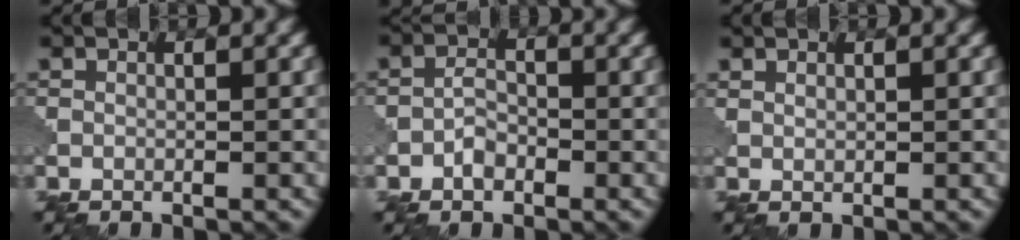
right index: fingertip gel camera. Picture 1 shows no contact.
{"total": 2.0, "force": [-1.1, 1.3, 1.0], "torque": [-0.018, 0.005, -0.023]}
{"total": 0.5, "force": [0.4, 0.2, 0.3], "torque": [-0.009, -0.001, 0.009]}